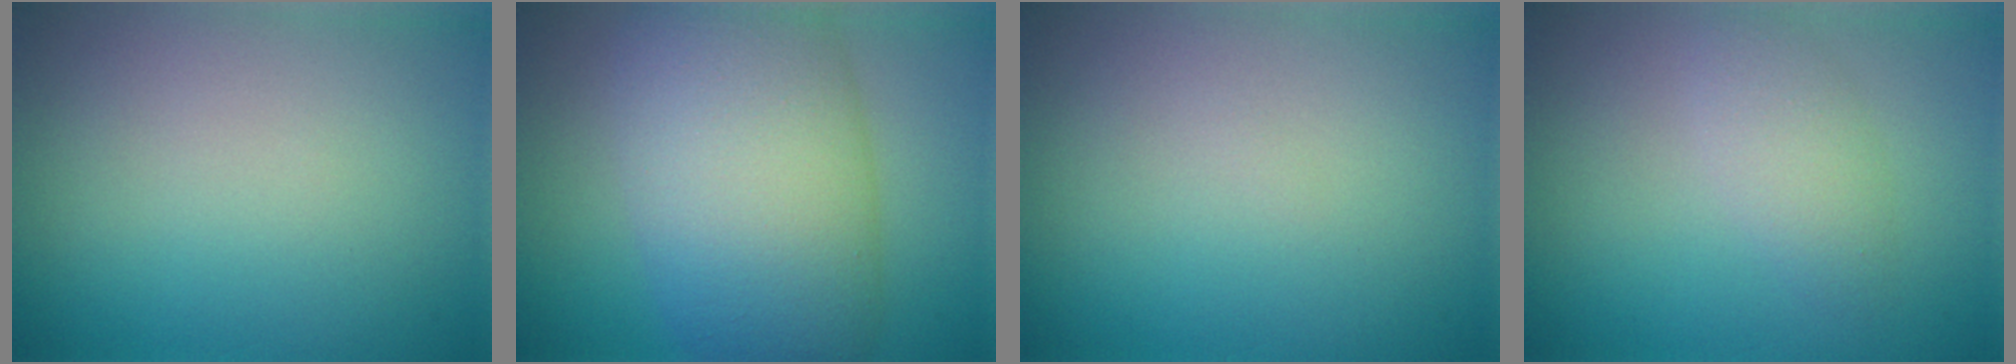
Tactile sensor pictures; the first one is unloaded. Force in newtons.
{"total": 10.7, "press": 10.6, "slide": 0.6}
{"total": 0.0}
{"total": 2.1, "press": 2.1, "slide": 0.2}